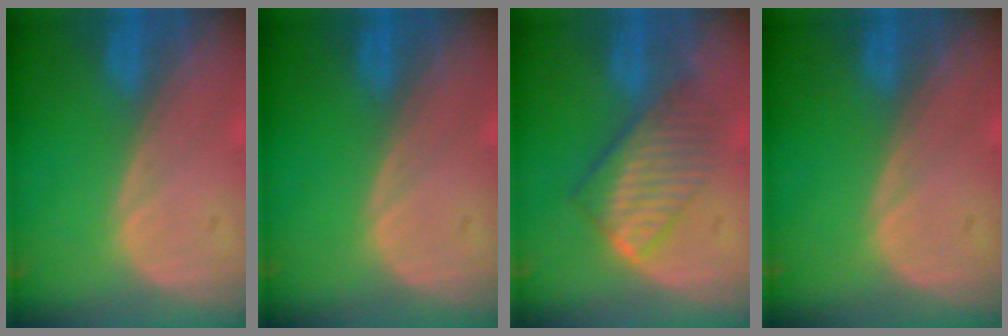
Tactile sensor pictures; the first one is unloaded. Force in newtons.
{"total": 0.0}
{"total": 6.6, "press": 6.3, "slide": 1.9}
{"total": 0.0}